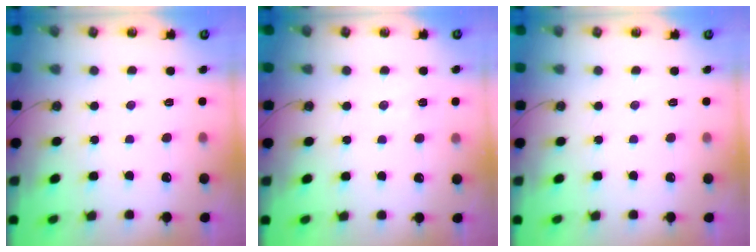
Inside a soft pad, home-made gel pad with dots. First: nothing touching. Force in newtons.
{"total": 5.7, "press": 3.6, "slide": 4.4}
{"total": 0.0}